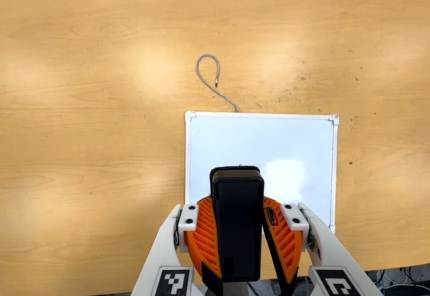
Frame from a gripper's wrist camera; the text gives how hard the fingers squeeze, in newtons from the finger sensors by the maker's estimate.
{"total": 9.8, "left": 9.7, "right": 10.0}